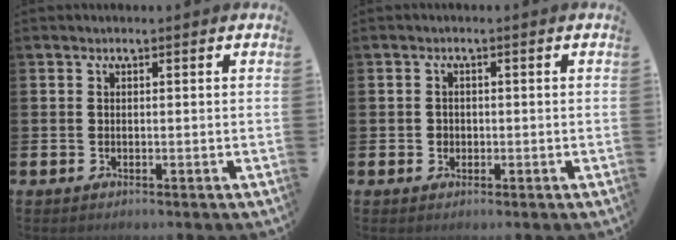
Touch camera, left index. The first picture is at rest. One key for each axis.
{"total": 1.2, "fx": 0.1, "fy": 1.2, "fz": 0.3, "tx": 0.007, "ty": 0.003, "tz": -0.004}